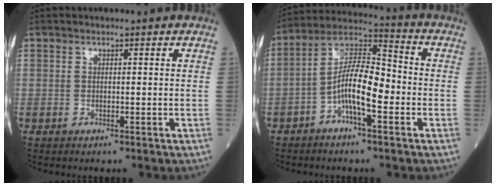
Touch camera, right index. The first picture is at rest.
{"total": 10.4, "force": [-3.0, 2.8, 9.6], "torque": [-0.181, 0.024, -0.058]}